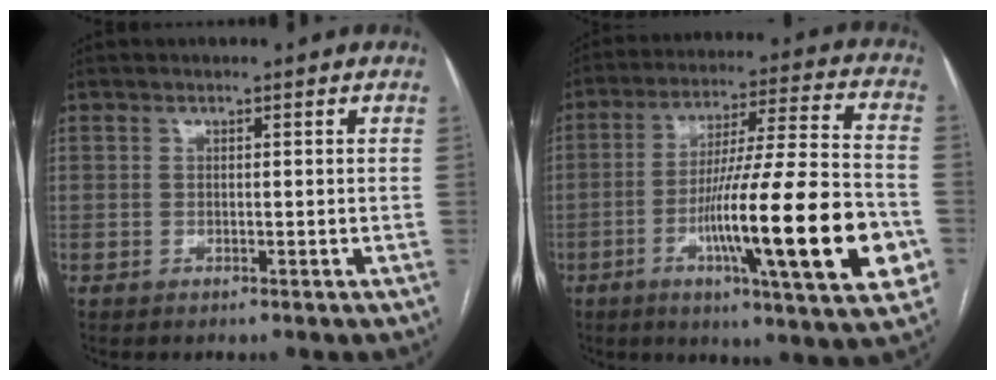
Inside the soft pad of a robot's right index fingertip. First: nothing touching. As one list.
[{"total": 23.3, "force": [-6.8, 1.3, 22.3], "torque": [-0.316, -0.013, -0.103]}]